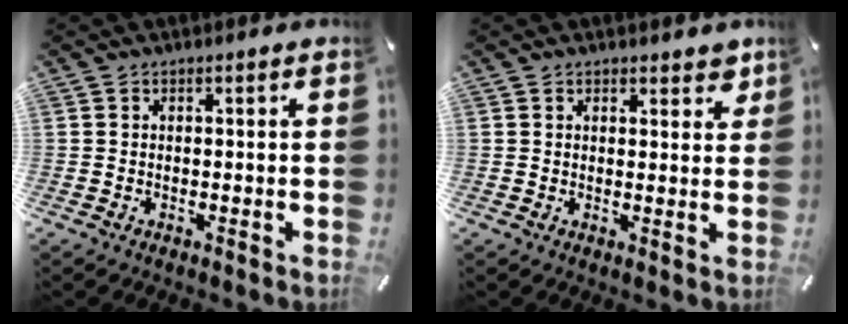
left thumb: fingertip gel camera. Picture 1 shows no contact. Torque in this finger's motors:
{"motor_torque": [0.19, -0.32, 0.16, 0.11, 0.00]}